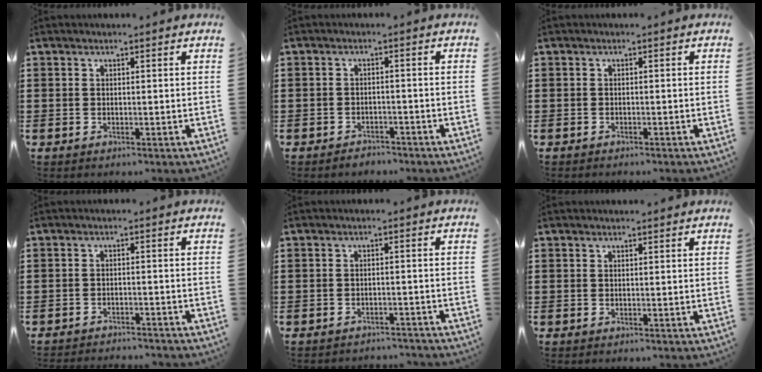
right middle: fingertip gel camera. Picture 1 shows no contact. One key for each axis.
{"total": 2.0, "fx": -1.9, "fy": 0.3, "fz": -0.3, "tx": -0.002, "ty": 0.001, "tz": -0.044}
{"total": 0.7, "fx": -0.7, "fy": 0.0, "fz": 0.0, "tx": -0.002, "ty": -0.001, "tz": -0.014}
{"total": 2.2, "fx": -2.2, "fy": 0.0, "fz": -0.1, "tx": -0.006, "ty": -0.001, "tz": -0.047}
{"total": 2.0, "fx": -2.0, "fy": 0.1, "fz": -0.1, "tx": -0.008, "ty": -0.001, "tz": -0.042}
{"total": 0.0}